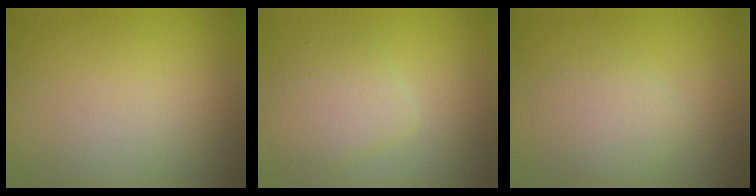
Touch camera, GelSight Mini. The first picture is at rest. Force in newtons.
{"total": 2.8, "press": 2.8, "slide": 0.1}
{"total": 2.3, "press": 2.3, "slide": 0.1}